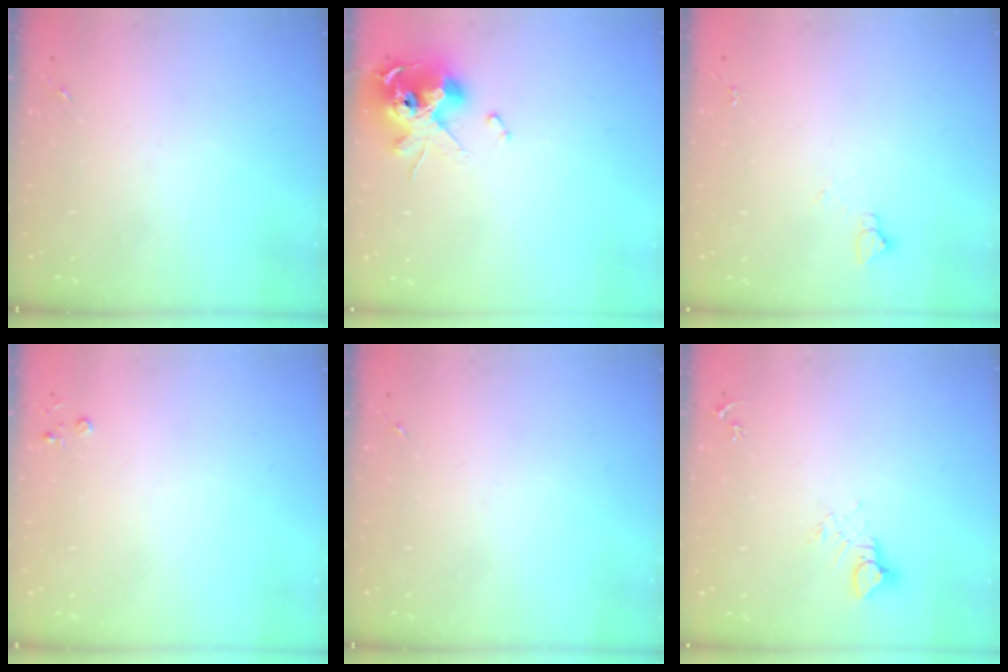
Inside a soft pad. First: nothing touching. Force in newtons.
{"total": 13.0, "press": 12.9, "slide": 1.8}
{"total": 3.1, "press": 3.1, "slide": 0.3}
{"total": 2.2, "press": 2.2, "slide": 0.3}
{"total": 0.0}
{"total": 5.5, "press": 5.5, "slide": 0.4}